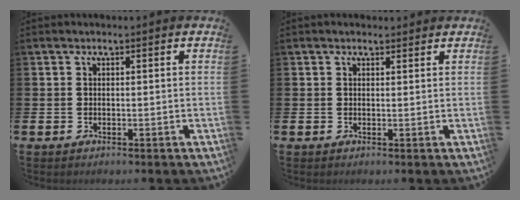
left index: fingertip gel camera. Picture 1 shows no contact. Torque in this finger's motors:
{"motor_torque": [0.41, -0.45, -0.02, 0.00]}